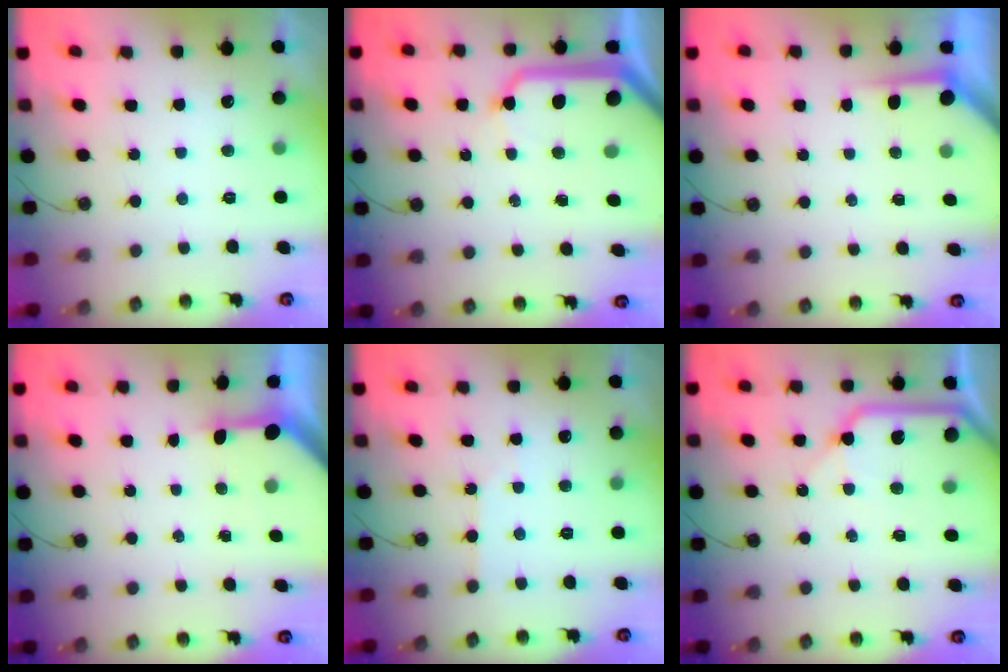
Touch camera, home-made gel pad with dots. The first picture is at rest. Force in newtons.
{"total": 15.6, "press": 15.4, "slide": 2.2}
{"total": 3.5, "press": 3.4, "slide": 0.3}
{"total": 3.5, "press": 3.5, "slide": 0.4}
{"total": 2.6, "press": 2.6, "slide": 0.5}
{"total": 12.4, "press": 12.4, "slide": 1.0}